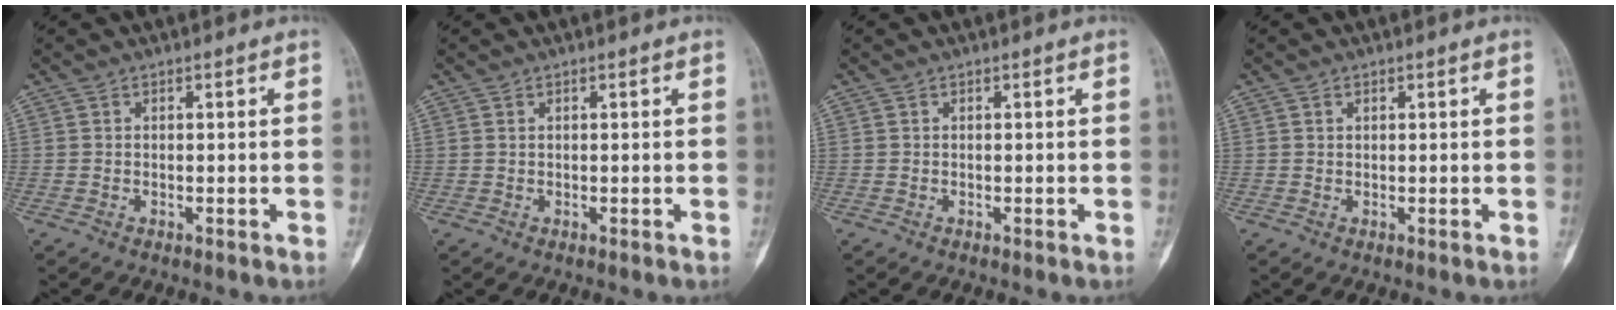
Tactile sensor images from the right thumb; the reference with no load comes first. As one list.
[{"total": 0.0}, {"total": 0.0}, {"total": 0.6, "force": [0.3, 0.4, 0.3], "torque": [-0.003, -0.001, 0.005]}]